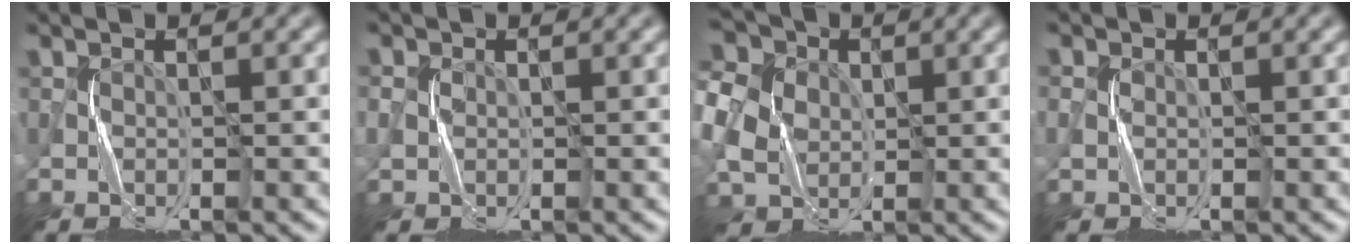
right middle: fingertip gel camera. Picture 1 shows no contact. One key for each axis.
{"total": 0.8, "fx": -0.2, "fy": 0.7, "fz": -0.4, "tx": 0.001, "ty": -0.004, "tz": -0.004}
{"total": 8.4, "fx": 1.3, "fy": 7.1, "fz": 4.2, "tx": -0.109, "ty": 0.028, "tz": 0.003}
{"total": 0.6, "fx": -0.3, "fy": 0.4, "fz": -0.4, "tx": 0.003, "ty": -0.002, "tz": -0.005}